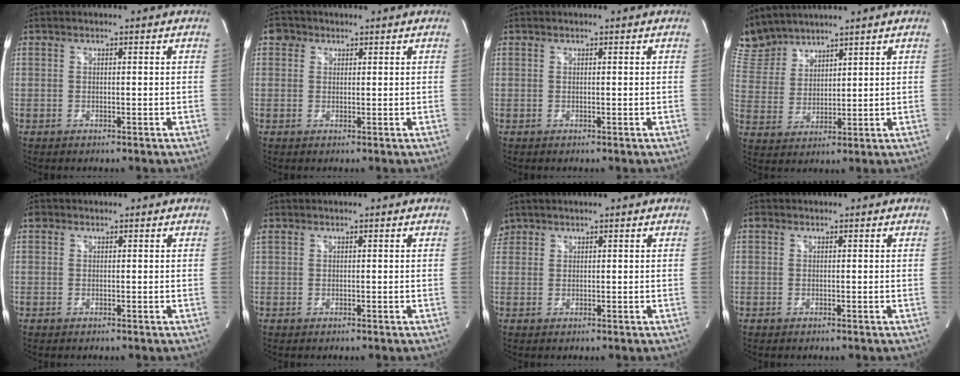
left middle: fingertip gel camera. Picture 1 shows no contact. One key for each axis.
{"total": 2.1, "fx": 1.2, "fy": 1.7, "fz": 0.4, "tx": -0.004, "ty": 0.010, "tz": 0.016}
{"total": 0.0}
{"total": 7.8, "fx": 7.5, "fy": 2.0, "fz": 0.3, "tx": -0.019, "ty": 0.012, "tz": 0.170}
{"total": 0.9, "fx": 0.6, "fy": 0.6, "fz": 0.2, "tx": -0.003, "ty": 0.009, "tz": 0.008}
{"total": 0.8, "fx": 0.6, "fy": 0.5, "fz": 0.3, "tx": -0.020, "ty": 0.019, "tz": 0.019}
{"total": 2.0, "fx": 1.6, "fy": 1.2, "fz": -0.1, "tx": 0.003, "ty": 0.014, "tz": 0.032}
{"total": 0.5, "fx": 0.4, "fy": 0.3, "fz": 0.2, "tx": -0.007, "ty": 0.009, "tz": 0.005}